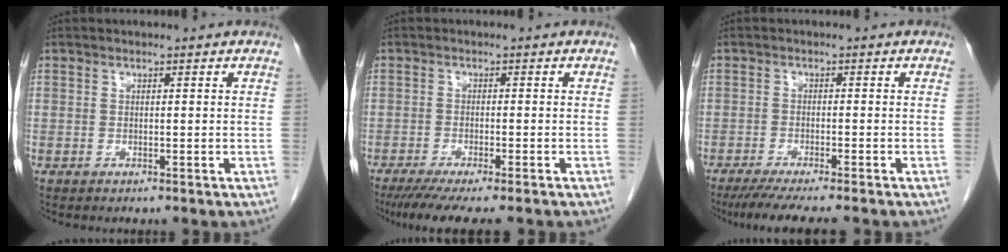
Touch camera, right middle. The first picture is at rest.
{"total": 9.6, "force": [-7.9, 0.6, 5.4], "torque": [-0.072, -0.022, -0.120]}
{"total": 9.1, "force": [-7.7, 0.1, 4.8], "torque": [-0.063, -0.022, -0.117]}